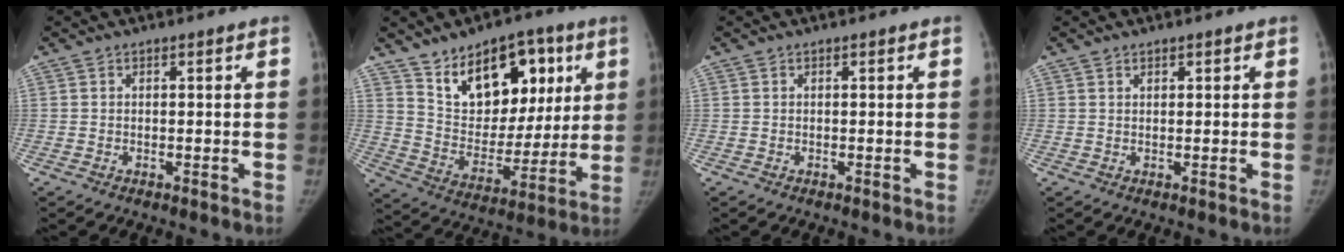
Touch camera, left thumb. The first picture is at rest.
{"total": 19.2, "force": [9.5, 11.7, 11.9], "torque": [-0.125, -0.041, 0.161]}
{"total": 0.0}
{"total": 0.5, "force": [0.4, 0.3, 0.1], "torque": [0.005, -0.003, 0.004]}